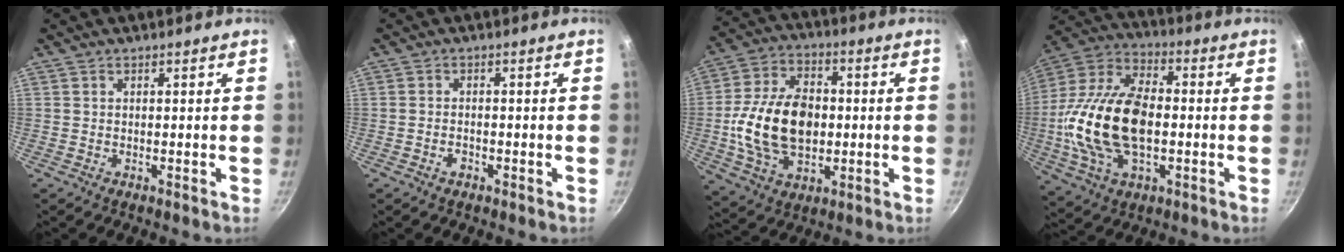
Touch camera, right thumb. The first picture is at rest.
{"total": 1.6, "force": [-0.9, 0.9, 0.9], "torque": [-0.017, 0.011, -0.017]}
{"total": 18.3, "force": [-0.9, 12.2, 13.6], "torque": [-0.226, 0.017, -0.016]}
{"total": 22.4, "force": [-1.8, 12.9, 18.2], "torque": [-0.347, 0.033, -0.038]}